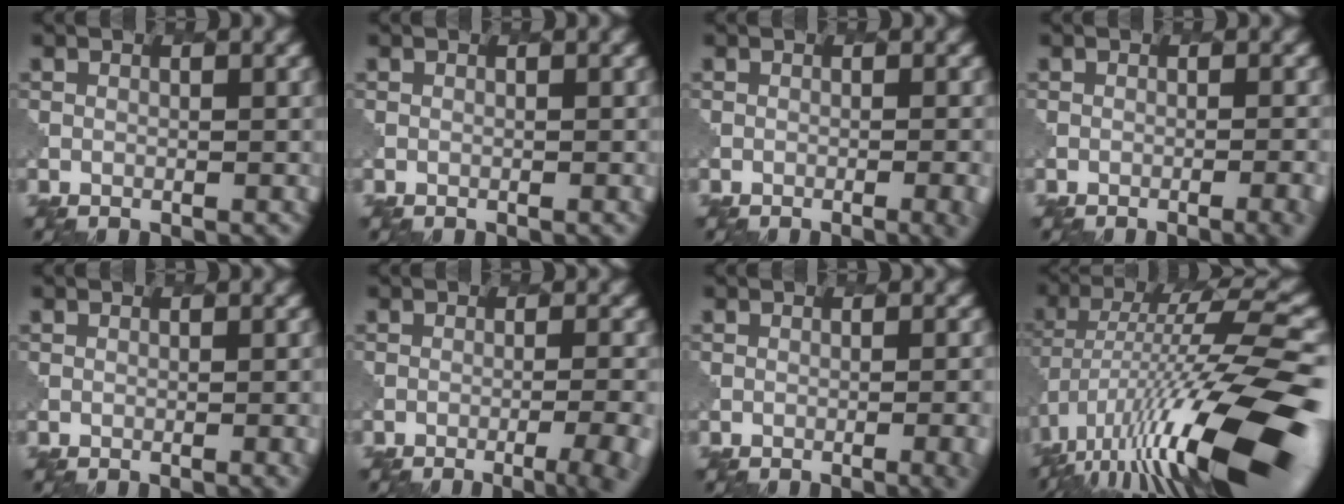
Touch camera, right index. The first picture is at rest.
{"total": 0.6, "force": [-0.1, 0.2, 0.5], "torque": [-0.002, 0.001, -0.001]}
{"total": 3.6, "force": [-1.3, 1.6, 3.0], "torque": [-0.010, 0.010, -0.013]}
{"total": 3.9, "force": [-1.9, 1.6, 3.1], "torque": [-0.011, 0.013, -0.022]}
{"total": 2.3, "force": [-0.5, 1.0, 2.0], "torque": [-0.005, 0.008, -0.007]}
{"total": 5.9, "force": [-3.2, 1.8, 4.5], "torque": [-0.047, 0.004, -0.034]}
{"total": 4.8, "force": [-1.6, 2.1, 4.0], "torque": [-0.013, 0.013, -0.016]}
{"total": 14.4, "force": [-5.3, 3.9, 12.8], "torque": [-0.225, 0.020, -0.094]}